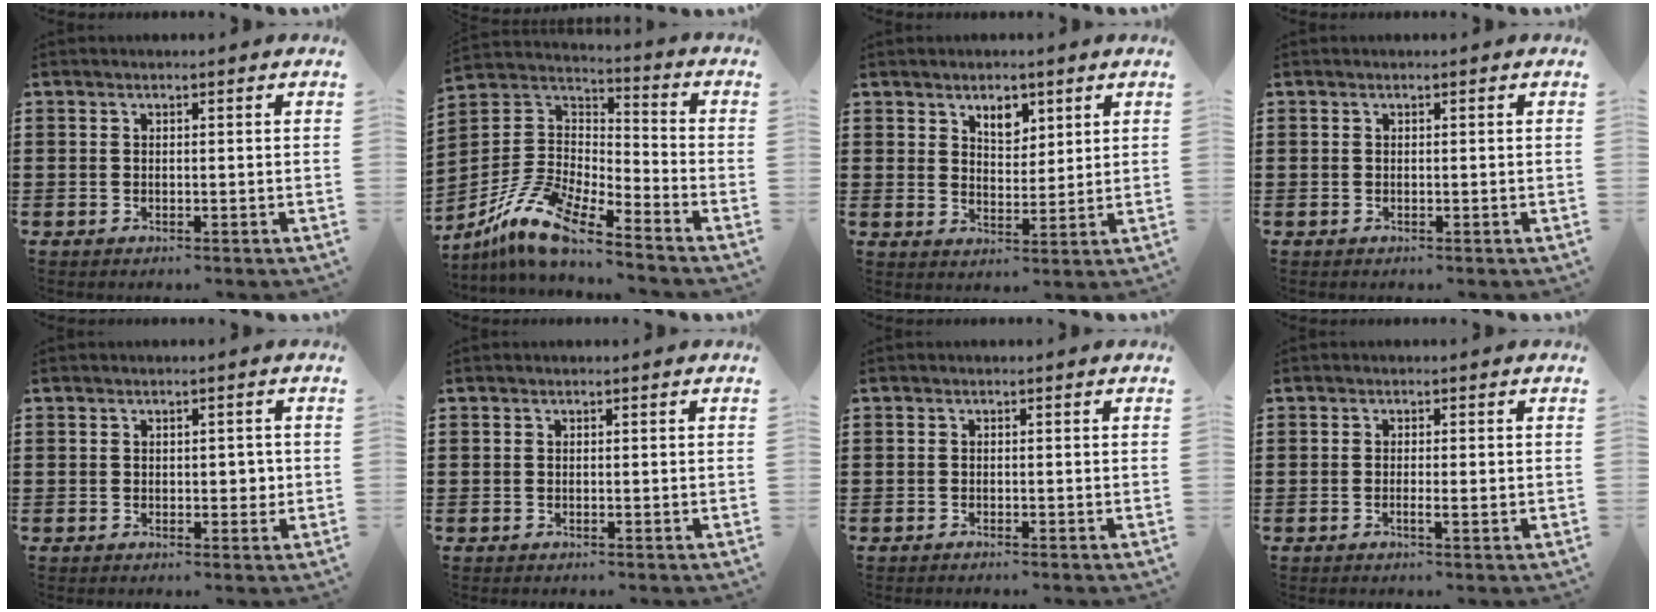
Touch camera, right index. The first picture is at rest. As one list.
[{"total": 11.2, "force": [-9.0, 2.6, 6.2], "torque": [-0.154, 0.014, -0.186]}, {"total": 4.2, "force": [2.8, 2.4, 2.0], "torque": [-0.032, 0.004, 0.048]}, {"total": 0.0}, {"total": 2.2, "force": [0.1, 1.3, 1.8], "torque": [-0.017, -0.002, -0.003]}, {"total": 0.0}, {"total": 0.5, "force": [-0.5, 0.0, 0.1], "torque": [-0.004, -0.002, -0.010]}, {"total": 1.5, "force": [-0.4, 0.2, 1.4], "torque": [-0.025, -0.001, -0.008]}]